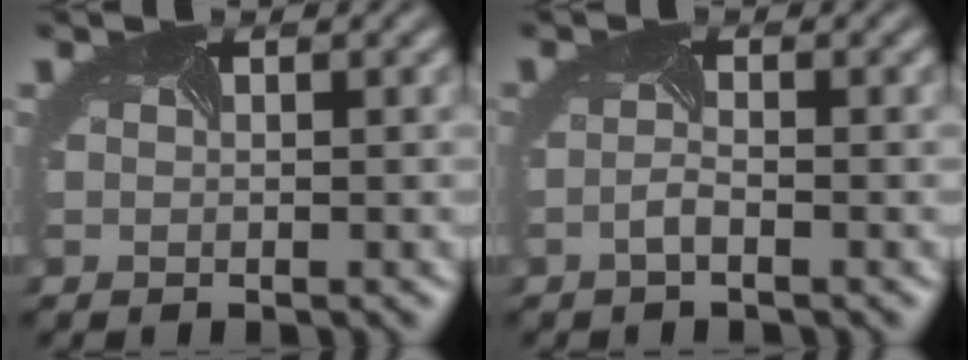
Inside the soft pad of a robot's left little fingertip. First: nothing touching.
{"total": 1.1, "force": [-0.9, 0.0, 0.7], "torque": [-0.020, -0.003, -0.019]}